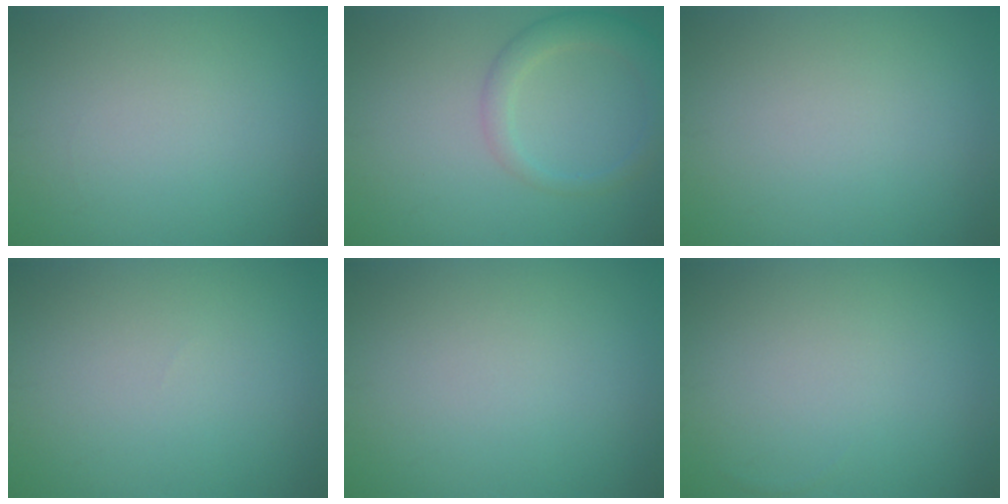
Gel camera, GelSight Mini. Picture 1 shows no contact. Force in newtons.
{"total": 2.9, "press": 2.9, "slide": 0.2}
{"total": 0.0}
{"total": 0.0}
{"total": 0.0}
{"total": 0.0}